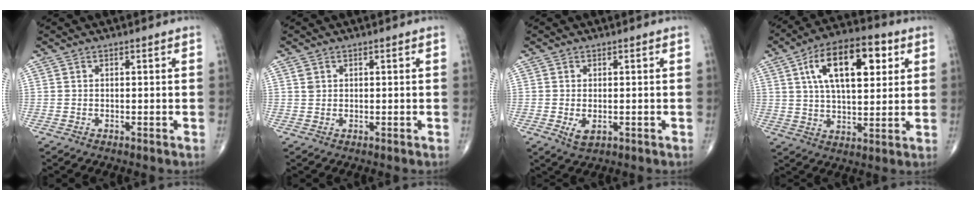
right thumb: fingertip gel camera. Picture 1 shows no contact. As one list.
[{"total": 1.3, "force": [0.6, 1.0, 0.6], "torque": [-0.006, 0.000, 0.012]}, {"total": 2.9, "force": [-0.7, 1.6, 2.3], "torque": [-0.038, -0.005, -0.006]}, {"total": 17.6, "force": [6.0, 8.3, 14.3], "torque": [-0.214, 0.000, 0.097]}]